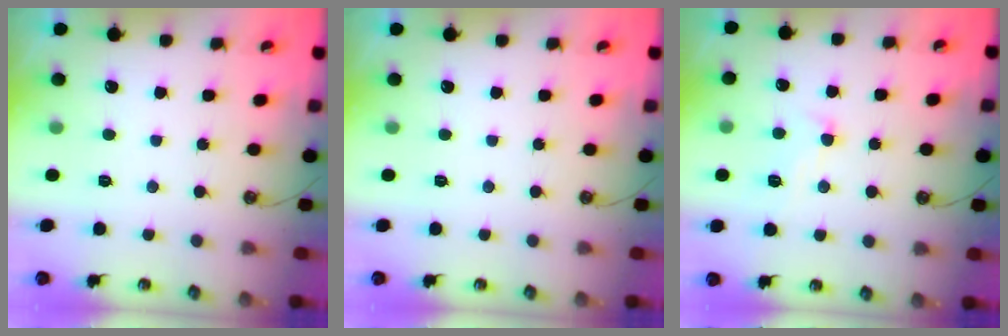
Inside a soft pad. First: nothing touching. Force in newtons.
{"total": 0.0}
{"total": 1.1, "press": 0.7, "slide": 0.9}